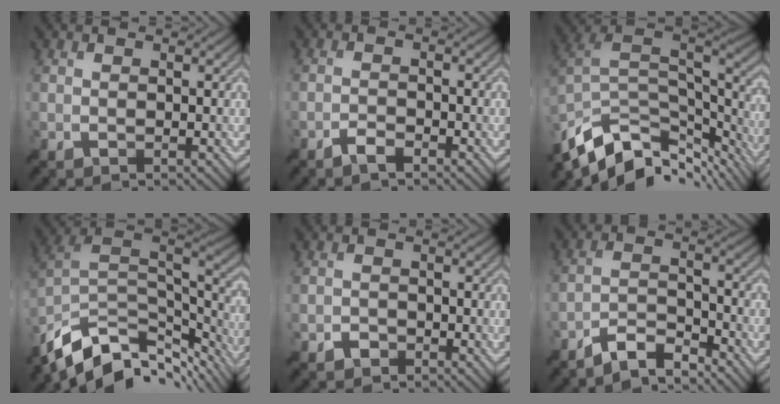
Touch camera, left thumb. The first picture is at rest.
{"total": 2.1, "force": [-1.7, 0.5, 1.1], "torque": [-0.025, 0.002, -0.037]}
{"total": 13.3, "force": [-7.7, 6.6, 8.6], "torque": [-0.217, -0.025, -0.120]}
{"total": 13.1, "force": [-8.1, 6.3, 8.1], "torque": [-0.205, -0.016, -0.133]}
{"total": 1.5, "force": [-1.1, 0.9, 0.3], "torque": [-0.003, 0.002, -0.023]}
{"total": 5.7, "force": [-5.0, 1.2, 2.4], "torque": [-0.048, 0.002, -0.103]}